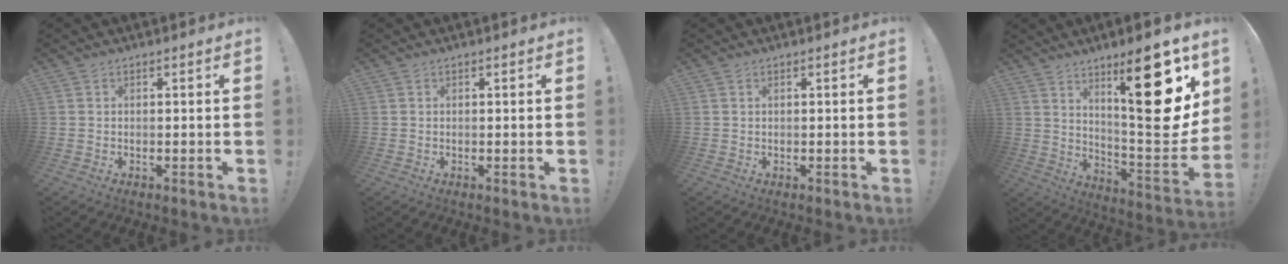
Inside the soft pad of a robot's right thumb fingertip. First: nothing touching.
{"total": 0.0}
{"total": 0.0}
{"total": 24.8, "force": [12.3, 6.9, 20.3], "torque": [-0.266, -0.092, 0.194]}